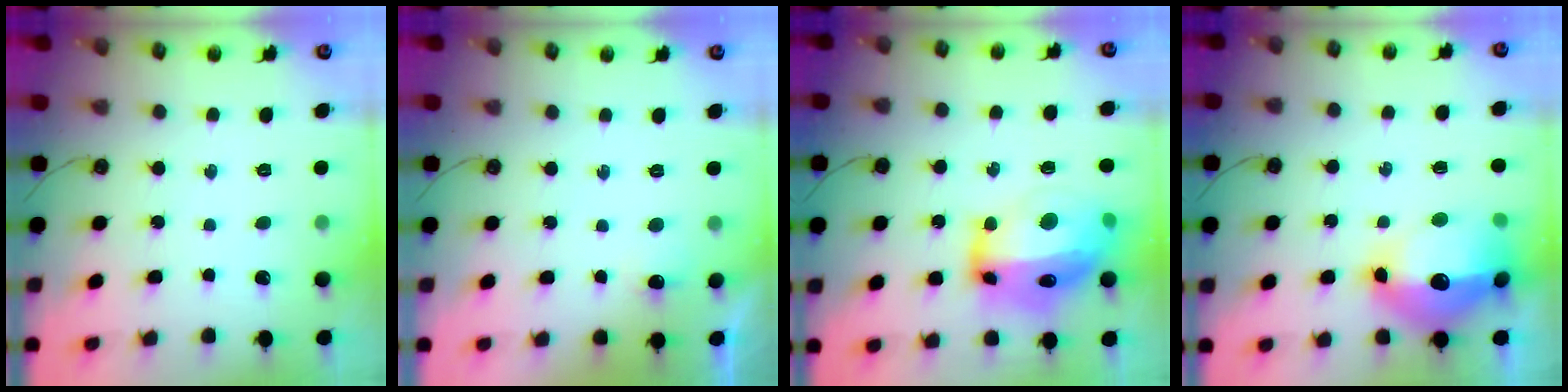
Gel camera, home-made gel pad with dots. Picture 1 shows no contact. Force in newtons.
{"total": 6.4, "press": 4.9, "slide": 4.1}
{"total": 20.1, "press": 20.0, "slide": 2.2}
{"total": 24.4, "press": 20.8, "slide": 12.8}